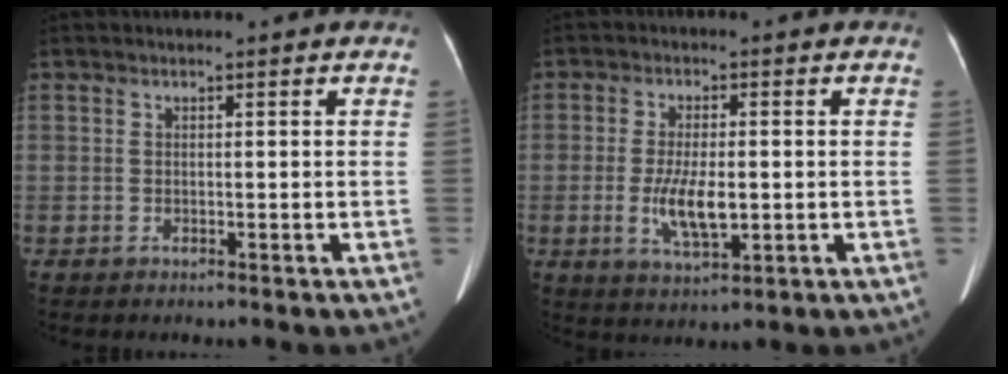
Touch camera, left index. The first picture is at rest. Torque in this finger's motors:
{"motor_torque": [0.66, 0.36, 0.49, 0.14]}